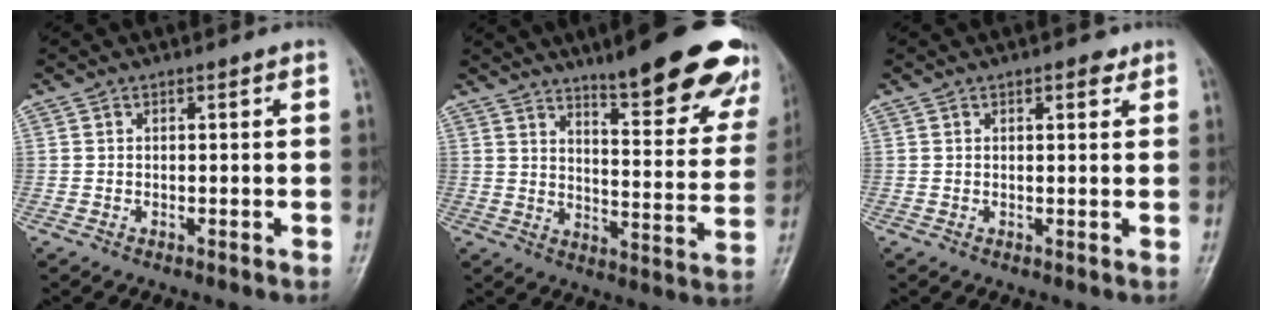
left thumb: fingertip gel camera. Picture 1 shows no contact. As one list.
[{"total": 21.2, "force": [15.1, 4.6, 14.2], "torque": [-0.149, -0.081, 0.199]}, {"total": 2.1, "force": [1.2, 1.0, 1.4], "torque": [-0.012, -0.003, 0.015]}]